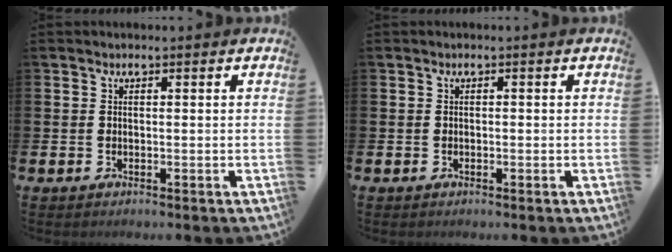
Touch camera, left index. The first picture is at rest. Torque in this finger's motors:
{"motor_torque": [-0.05, 0.17, 0.06, 0.00]}